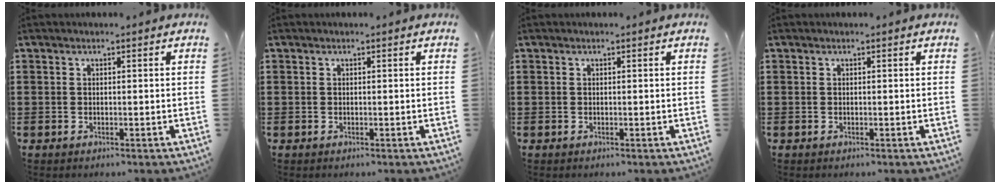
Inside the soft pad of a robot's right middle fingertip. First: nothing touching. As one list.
[{"total": 0.0}, {"total": 0.0}, {"total": 0.0}]